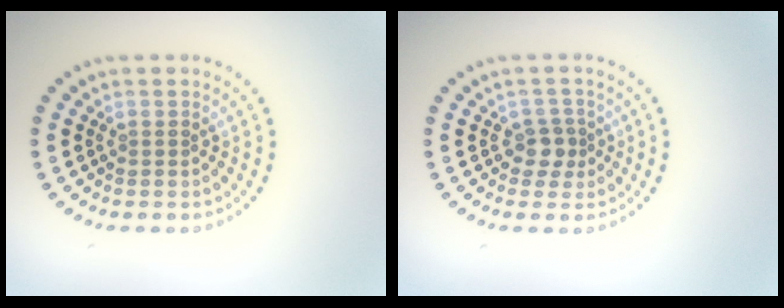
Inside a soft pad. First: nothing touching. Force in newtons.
{"total": 1.9, "press": 1.6, "slide": 1.0}